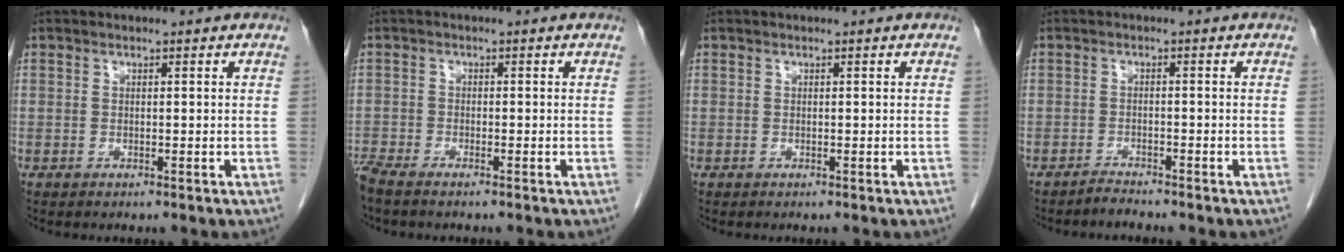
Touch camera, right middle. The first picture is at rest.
{"total": 3.7, "force": [-3.2, 0.5, 1.8], "torque": [-0.037, -0.006, -0.056]}
{"total": 0.0}
{"total": 1.5, "force": [-1.4, -0.1, -0.1], "torque": [0.004, -0.004, -0.023]}